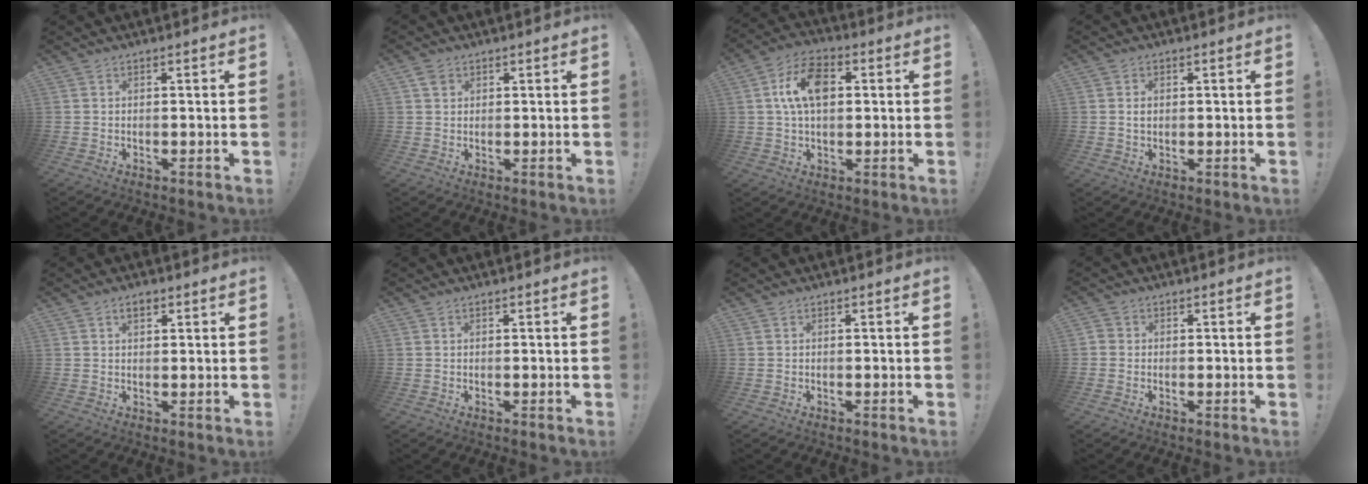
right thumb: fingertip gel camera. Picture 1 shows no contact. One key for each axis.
{"total": 2.4, "fx": 1.3, "fy": 1.8, "fz": 0.9, "tx": -0.010, "ty": -0.001, "tz": 0.024}
{"total": 12.4, "fx": 2.5, "fy": 7.6, "fz": 9.5, "tx": -0.156, "ty": 0.011, "tz": 0.047}
{"total": 1.5, "fx": 0.3, "fy": 1.2, "fz": 0.9, "tx": -0.005, "ty": -0.001, "tz": 0.002}
{"total": 2.6, "fx": 1.4, "fy": 1.4, "fz": 1.6, "tx": -0.023, "ty": 0.000, "tz": 0.023}
{"total": 0.0}
{"total": 0.0}
{"total": 1.7, "fx": -0.4, "fy": 1.5, "fz": 0.6, "tx": -0.017, "ty": 0.007, "tz": -0.005}